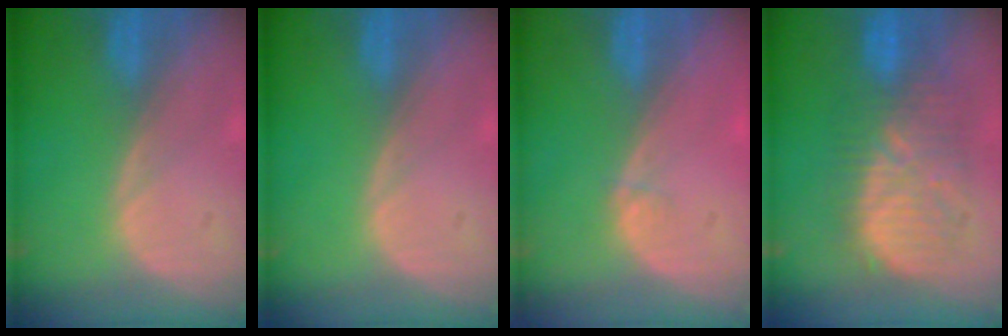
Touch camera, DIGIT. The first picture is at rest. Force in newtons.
{"total": 0.0}
{"total": 0.5, "press": 0.5, "slide": 0.2}
{"total": 9.9, "press": 9.8, "slide": 1.5}